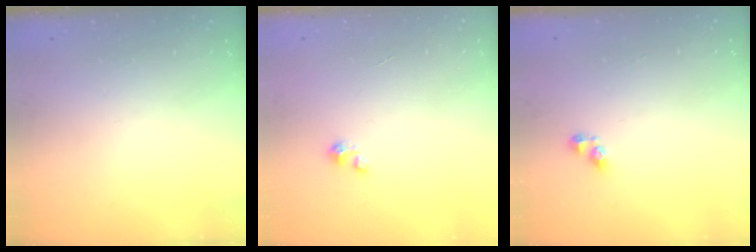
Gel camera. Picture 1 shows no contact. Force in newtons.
{"total": 0.8, "press": 0.7, "slide": 0.3}
{"total": 3.4, "press": 3.4, "slide": 0.3}